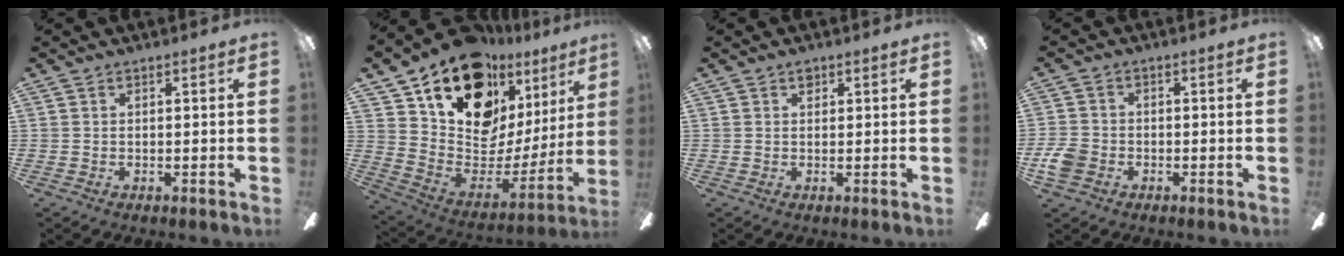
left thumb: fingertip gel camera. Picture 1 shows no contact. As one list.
[{"total": 18.9, "force": [13.6, 10.0, 8.4], "torque": [-0.149, -0.098, 0.251]}, {"total": 1.3, "force": [0.8, 0.8, 0.6], "torque": [-0.005, -0.001, 0.013]}, {"total": 5.4, "force": [-2.2, 4.1, 2.7], "torque": [-0.059, 0.014, -0.040]}]